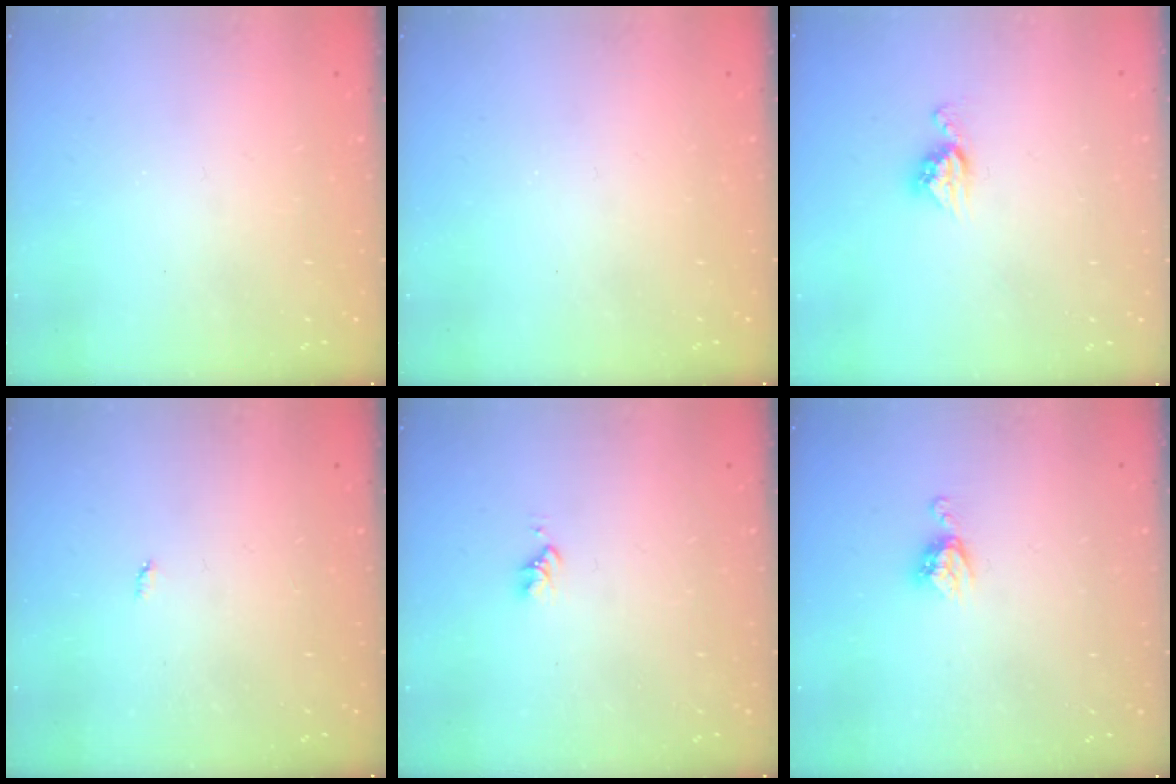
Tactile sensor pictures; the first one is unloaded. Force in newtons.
{"total": 0.0}
{"total": 7.1, "press": 7.1, "slide": 0.3}
{"total": 2.1, "press": 2.1, "slide": 0.4}
{"total": 2.6, "press": 2.6, "slide": 0.4}
{"total": 5.7, "press": 5.7, "slide": 0.5}